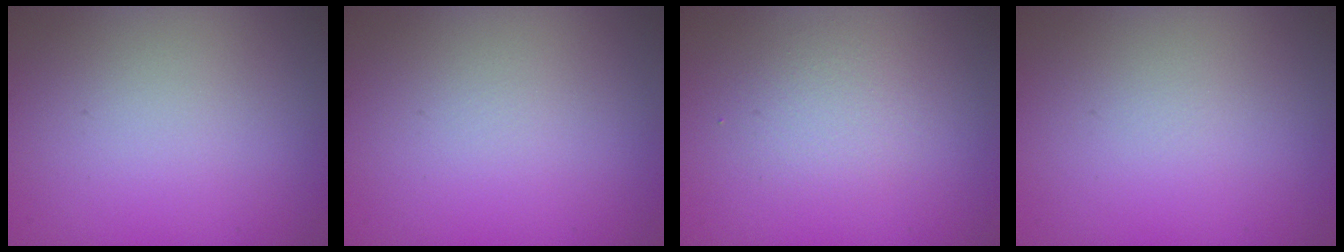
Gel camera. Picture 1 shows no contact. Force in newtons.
{"total": 0.0}
{"total": 1.6, "press": 1.6, "slide": 0.1}
{"total": 0.0}